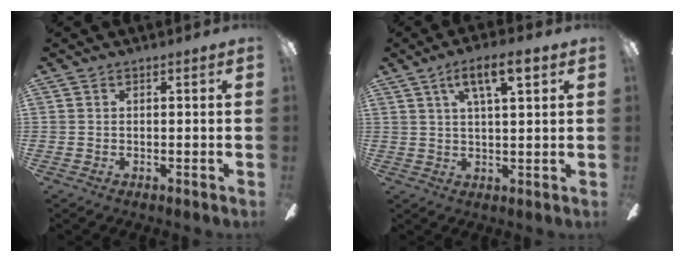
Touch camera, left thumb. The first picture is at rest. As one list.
[{"total": 8.8, "force": [4.8, 2.3, 7.0], "torque": [-0.120, -0.008, 0.076]}]